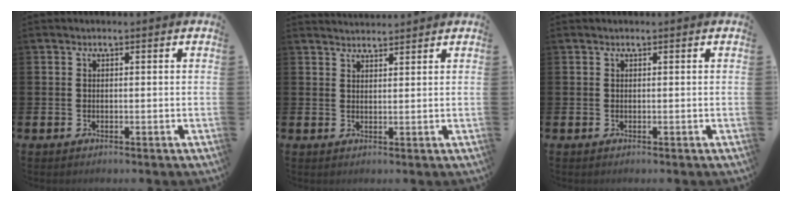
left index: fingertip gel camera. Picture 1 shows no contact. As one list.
[{"total": 2.3, "force": [2.3, 0.3, 0.1], "torque": [0.004, -0.014, 0.040]}, {"total": 0.0}]